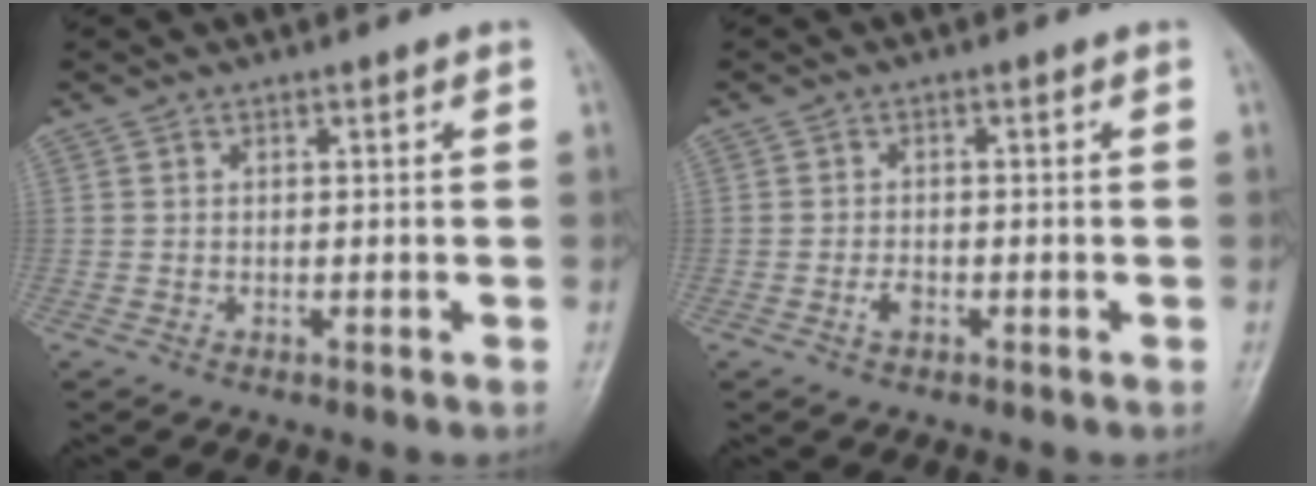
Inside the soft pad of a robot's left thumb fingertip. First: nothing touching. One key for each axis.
{"total": 1.9, "fx": -0.9, "fy": 1.2, "fz": 1.2, "tx": -0.021, "ty": 0.003, "tz": -0.018}